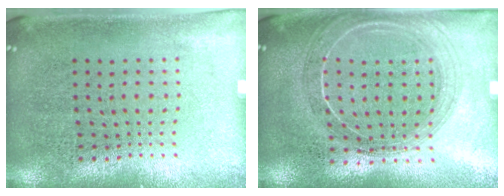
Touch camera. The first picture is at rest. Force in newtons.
{"total": 1.7, "press": 1.6, "slide": 0.6}